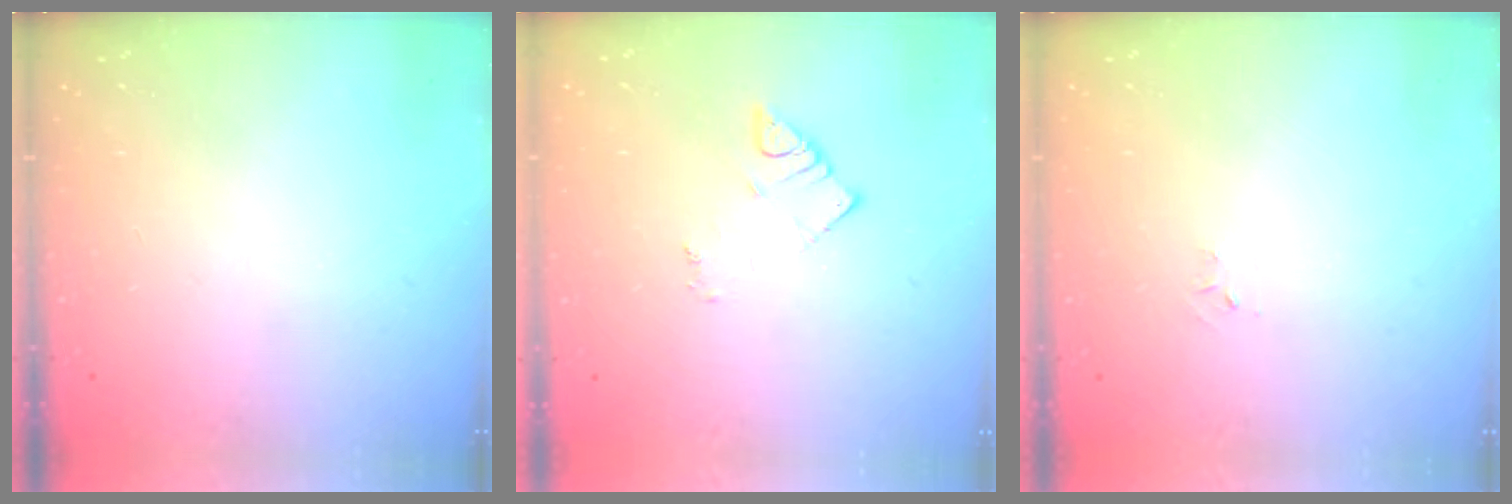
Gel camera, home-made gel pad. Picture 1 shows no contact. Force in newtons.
{"total": 2.7, "press": 2.7, "slide": 0.4}
{"total": 2.6, "press": 2.6, "slide": 0.4}